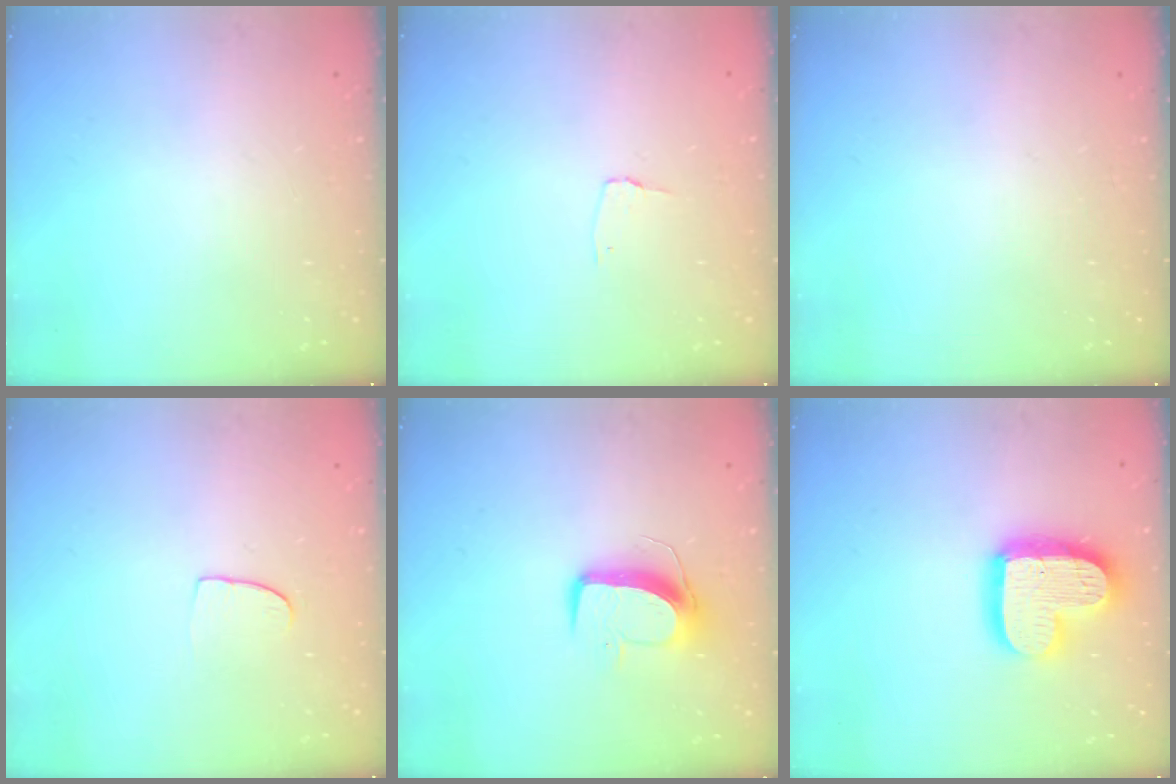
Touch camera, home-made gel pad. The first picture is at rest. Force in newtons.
{"total": 2.7, "press": 2.7, "slide": 0.3}
{"total": 0.0}
{"total": 4.8, "press": 4.8, "slide": 0.4}
{"total": 9.8, "press": 9.7, "slide": 1.0}
{"total": 17.0, "press": 17.0, "slide": 1.3}